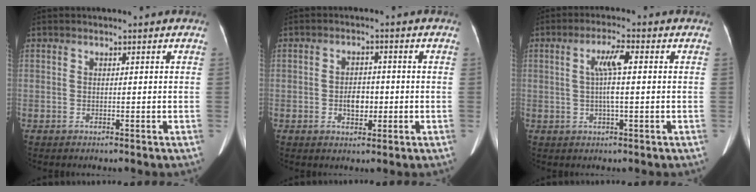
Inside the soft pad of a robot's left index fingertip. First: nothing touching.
{"total": 3.3, "force": [-0.7, 2.1, 2.5], "torque": [-0.041, 0.006, -0.009]}
{"total": 4.8, "force": [0.5, 0.2, 4.8], "torque": [-0.096, 0.007, 0.009]}